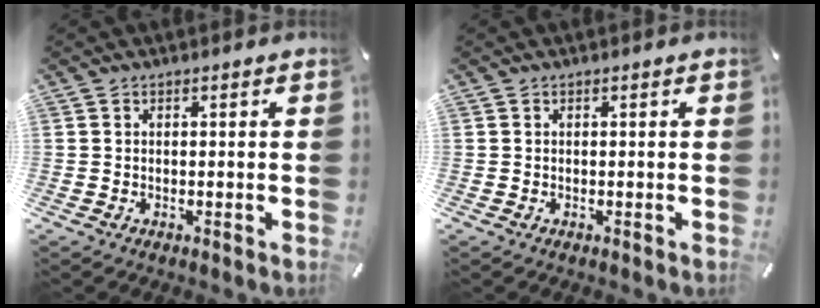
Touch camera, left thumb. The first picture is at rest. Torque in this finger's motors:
{"motor_torque": [-0.02, -0.02, 0.00, 0.00, 0.00]}